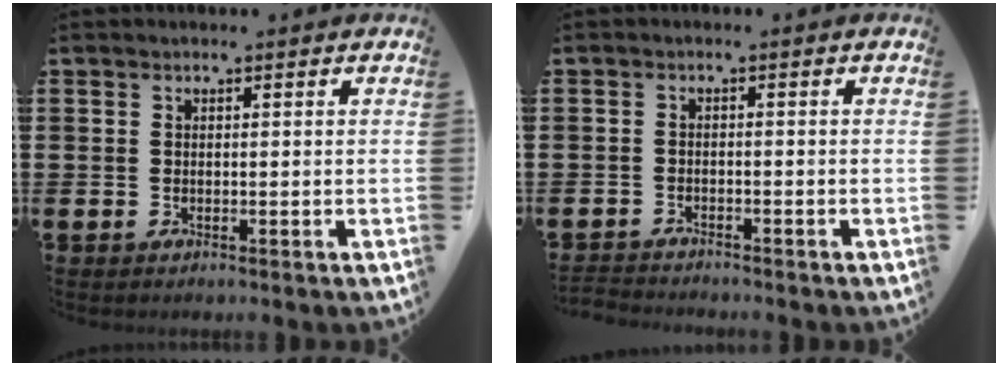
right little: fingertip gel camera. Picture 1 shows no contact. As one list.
[{"total": 1.7, "force": [-1.7, 0.0, -0.1], "torque": [-0.002, 0.001, -0.036]}]